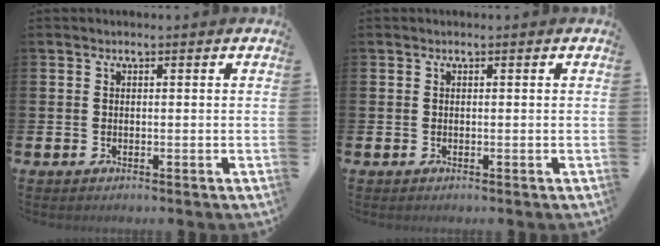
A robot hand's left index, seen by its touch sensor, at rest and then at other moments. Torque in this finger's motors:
{"motor_torque": [0.11, -0.09, 0.11, 0.02]}